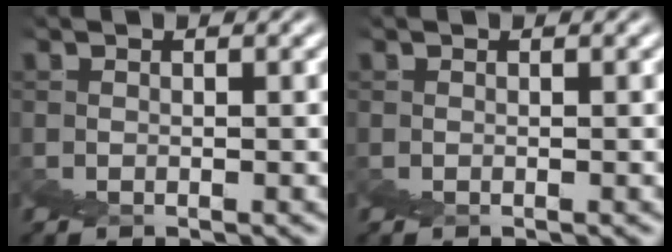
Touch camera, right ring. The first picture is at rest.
{"total": 0.0}